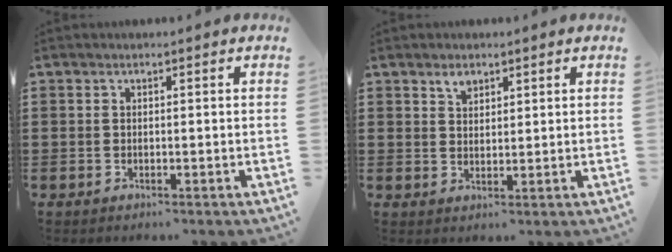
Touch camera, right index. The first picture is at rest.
{"total": 2.2, "force": [1.7, 1.1, 0.8], "torque": [-0.011, -0.001, 0.030]}